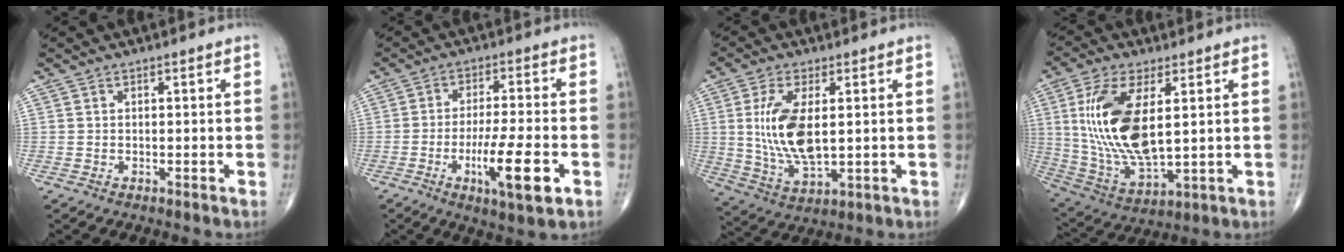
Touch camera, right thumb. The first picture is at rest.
{"total": 11.5, "force": [-4.0, 2.2, 10.5], "torque": [-0.186, 0.001, -0.066]}
{"total": 12.3, "force": [1.6, 5.6, 10.8], "torque": [-0.220, -0.016, 0.040]}
{"total": 17.8, "force": [3.4, 7.9, 15.6], "torque": [-0.318, -0.021, 0.077]}